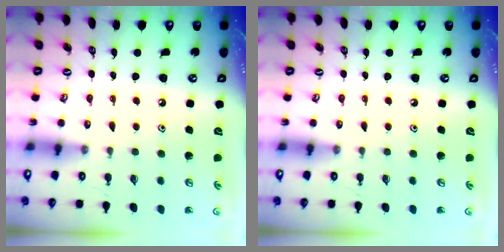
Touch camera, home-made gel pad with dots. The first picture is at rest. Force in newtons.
{"total": 0.0}